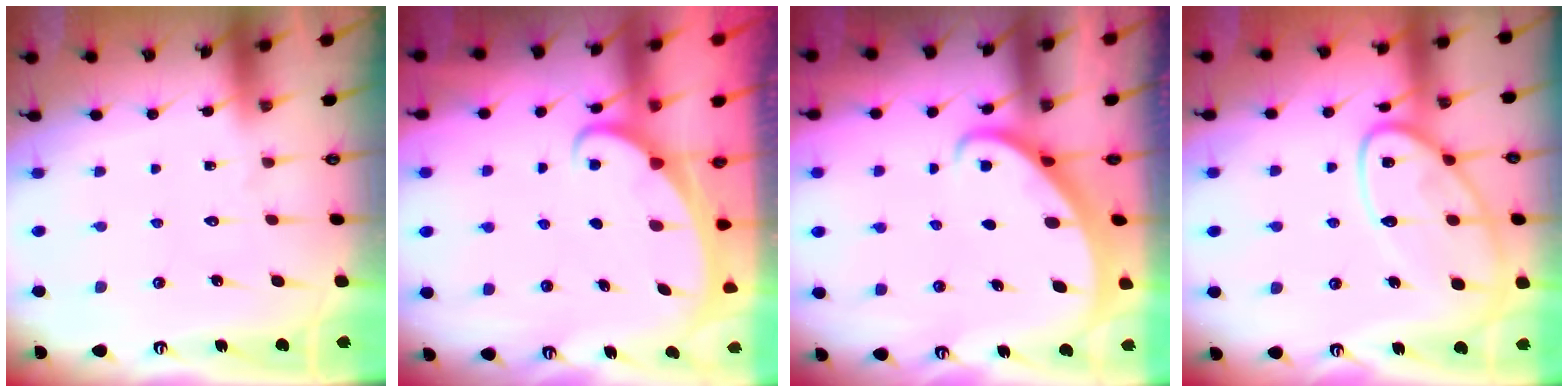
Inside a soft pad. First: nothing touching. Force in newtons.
{"total": 2.1, "press": 2.0, "slide": 0.3}
{"total": 2.3, "press": 2.3, "slide": 0.3}
{"total": 15.3, "press": 15.2, "slide": 1.4}